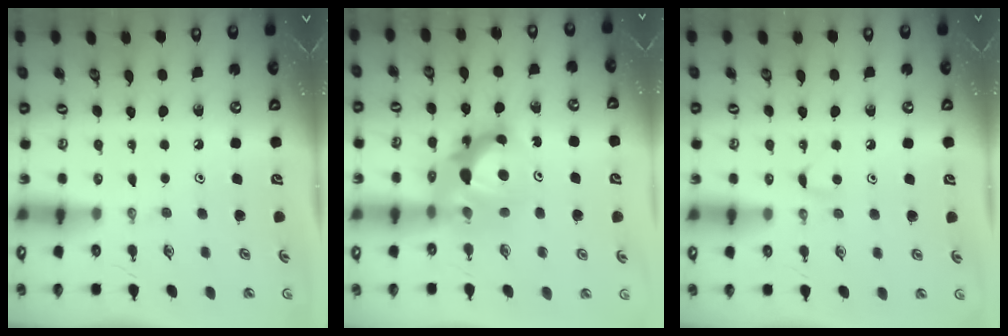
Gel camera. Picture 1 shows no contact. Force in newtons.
{"total": 10.9, "press": 10.8, "slide": 0.9}
{"total": 3.4, "press": 3.4, "slide": 0.5}